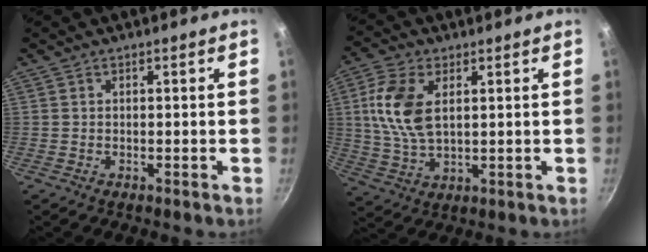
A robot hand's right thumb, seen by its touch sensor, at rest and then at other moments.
{"total": 11.1, "force": [2.6, 6.2, 8.9], "torque": [-0.178, -0.004, 0.053]}